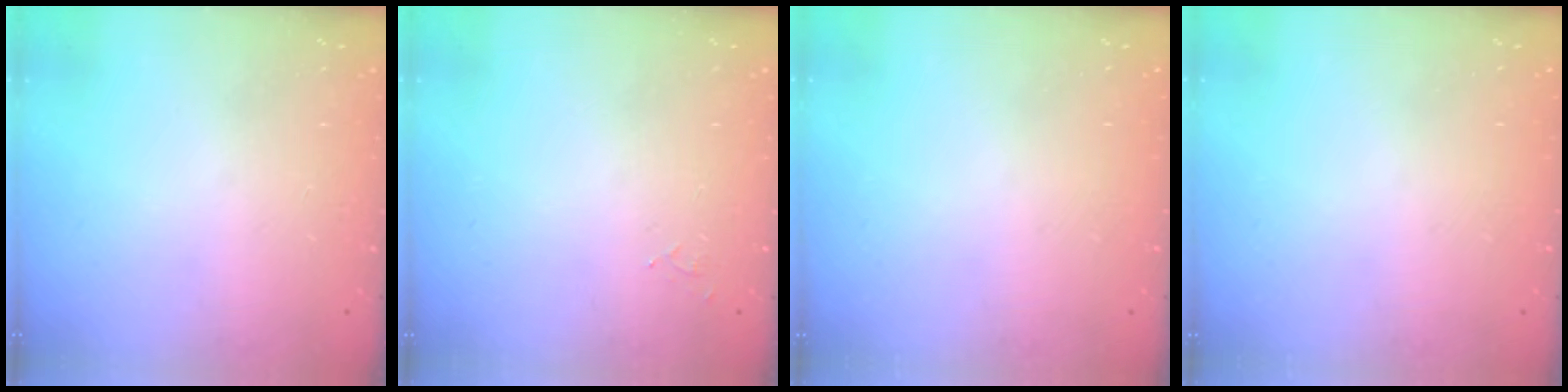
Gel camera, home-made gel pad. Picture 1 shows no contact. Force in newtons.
{"total": 5.2, "press": 5.2, "slide": 0.4}
{"total": 0.0}
{"total": 0.0}